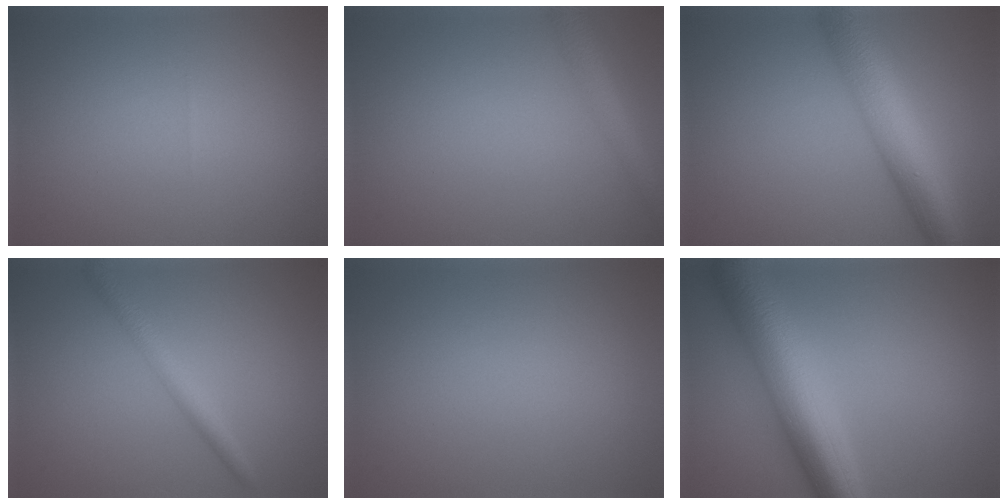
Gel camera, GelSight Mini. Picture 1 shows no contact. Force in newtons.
{"total": 3.0, "press": 3.0, "slide": 0.1}
{"total": 9.3, "press": 9.3, "slide": 0.3}
{"total": 2.7, "press": 2.7, "slide": 0.1}
{"total": 0.0}
{"total": 9.6, "press": 9.6, "slide": 0.1}